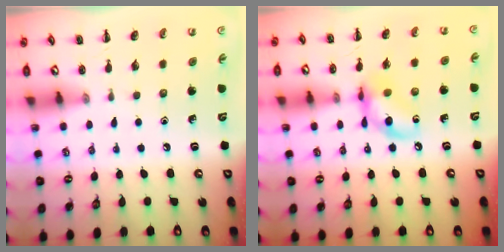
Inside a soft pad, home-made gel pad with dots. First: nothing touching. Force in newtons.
{"total": 10.2, "press": 10.1, "slide": 1.0}